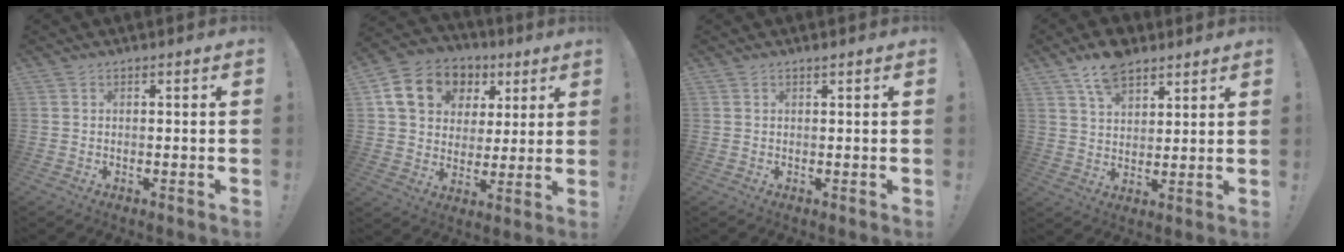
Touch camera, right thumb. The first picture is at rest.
{"total": 15.2, "force": [6.4, 11.9, 6.9], "torque": [-0.103, -0.018, 0.132]}
{"total": 0.6, "force": [0.5, -0.1, 0.2], "torque": [0.002, -0.003, 0.008]}
{"total": 9.5, "force": [7.0, 4.9, 4.2], "torque": [-0.073, -0.035, 0.130]}